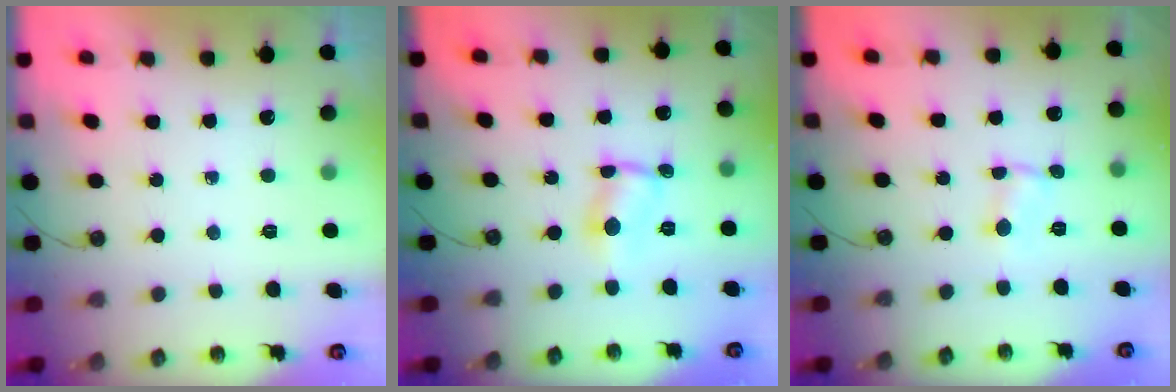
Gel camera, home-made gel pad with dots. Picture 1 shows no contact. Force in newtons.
{"total": 1.6, "press": 1.5, "slide": 0.1}
{"total": 0.6, "press": 0.6, "slide": 0.1}